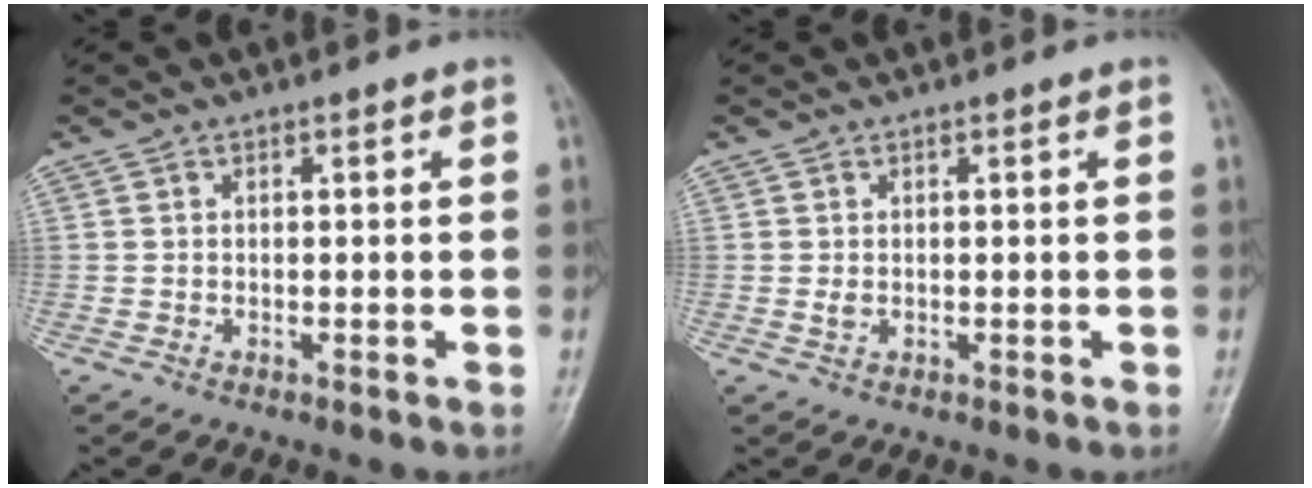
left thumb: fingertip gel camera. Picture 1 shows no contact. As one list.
[{"total": 1.0, "force": [0.2, 0.7, 0.7], "torque": [-0.011, -0.003, 0.008]}]